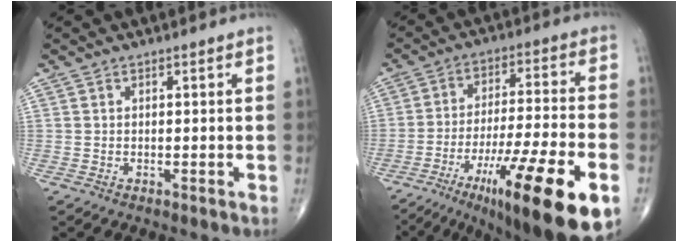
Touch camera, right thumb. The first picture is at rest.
{"total": 23.1, "force": [-10.8, 4.4, 20.0], "torque": [-0.292, 0.024, -0.166]}